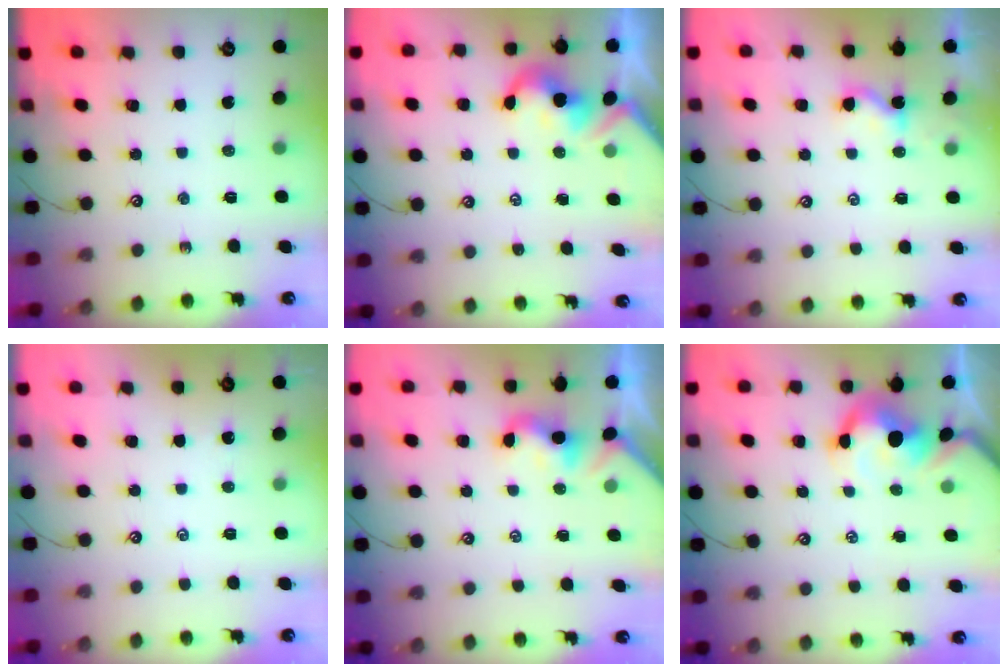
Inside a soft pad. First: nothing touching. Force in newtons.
{"total": 1.9, "press": 1.9, "slide": 0.3}
{"total": 1.6, "press": 1.6, "slide": 0.2}
{"total": 3.5, "press": 3.5, "slide": 0.0}
{"total": 2.0, "press": 2.0, "slide": 0.5}
{"total": 5.6, "press": 5.4, "slide": 1.7}